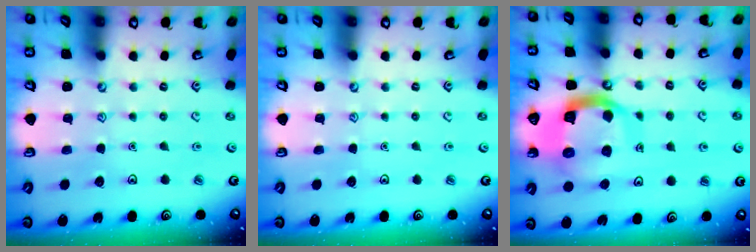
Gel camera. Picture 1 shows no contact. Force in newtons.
{"total": 0.0}
{"total": 15.5, "press": 15.4, "slide": 1.9}